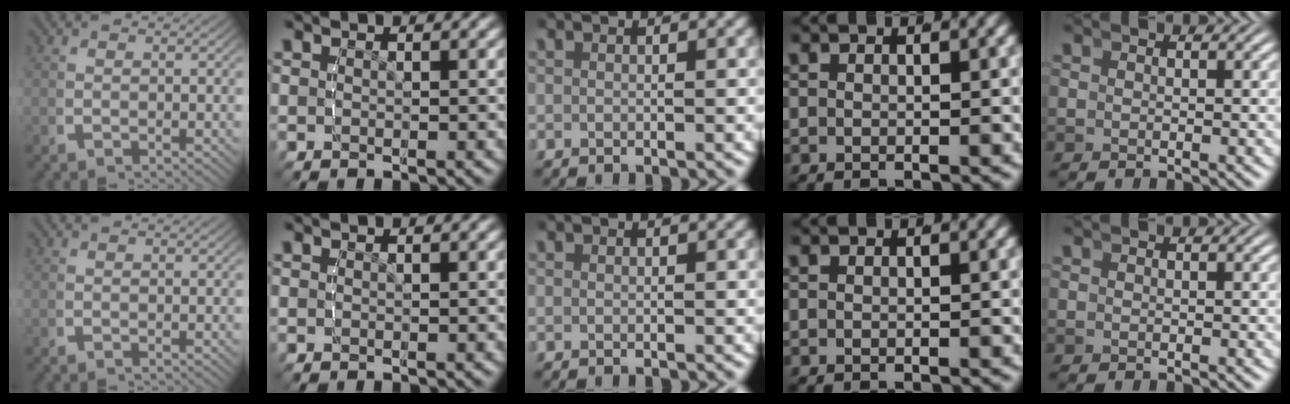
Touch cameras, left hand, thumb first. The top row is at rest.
{}